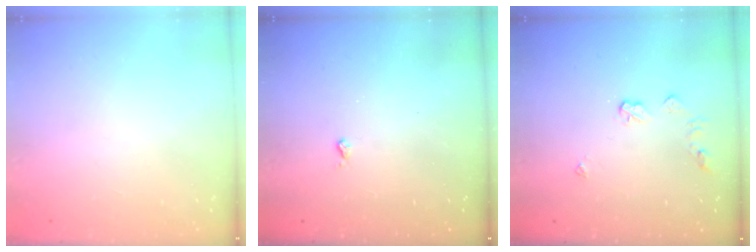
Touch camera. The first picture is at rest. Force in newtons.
{"total": 2.1, "press": 2.1, "slide": 0.5}
{"total": 5.6, "press": 5.6, "slide": 0.2}